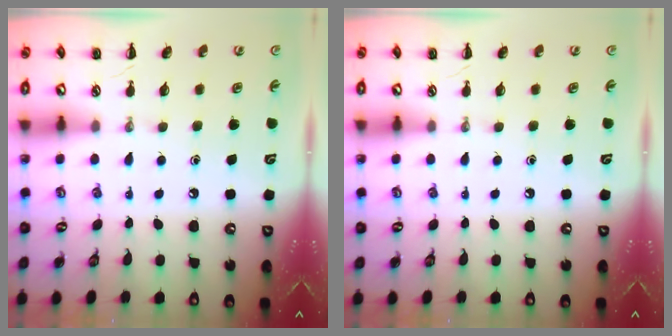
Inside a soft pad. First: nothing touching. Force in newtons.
{"total": 0.0}